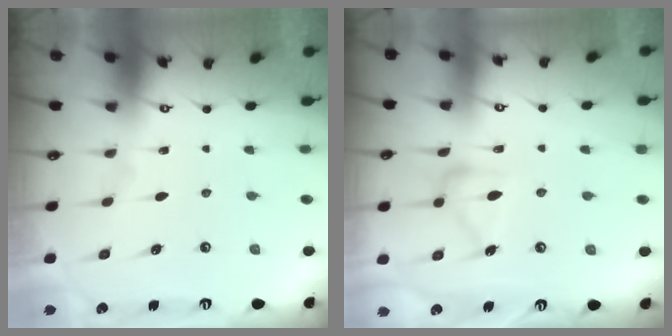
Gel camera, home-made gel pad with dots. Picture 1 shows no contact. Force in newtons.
{"total": 13.9, "press": 13.9, "slide": 0.5}